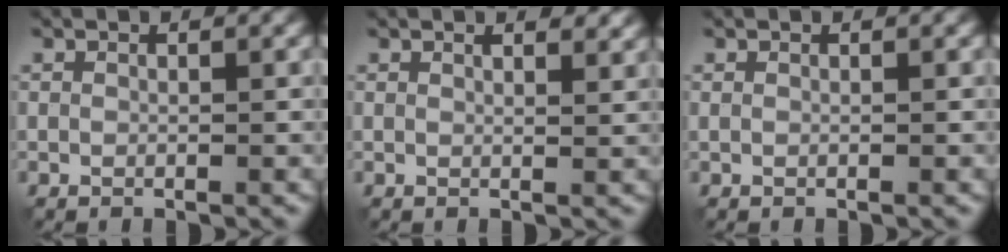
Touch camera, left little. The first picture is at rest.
{"total": 1.8, "force": [1.4, 0.6, 1.1], "torque": [-0.012, -0.001, 0.014]}
{"total": 0.0}